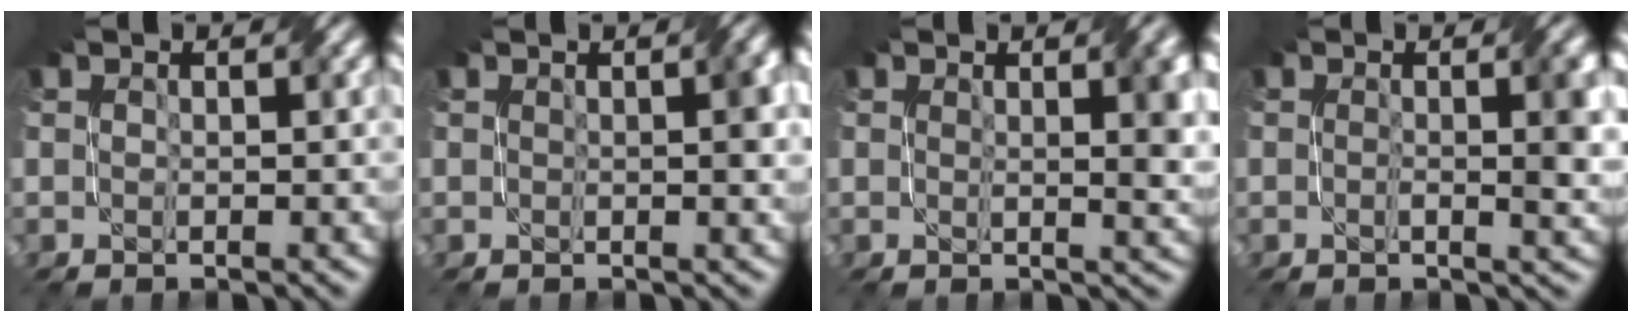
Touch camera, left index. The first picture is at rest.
{"total": 2.0, "force": [0.3, 0.5, 1.9], "torque": [-0.022, 0.004, 0.006]}
{"total": 3.7, "force": [1.1, 1.0, 3.4], "torque": [-0.038, 0.002, 0.017]}
{"total": 3.9, "force": [0.2, 1.0, 3.7], "torque": [-0.048, 0.003, 0.001]}